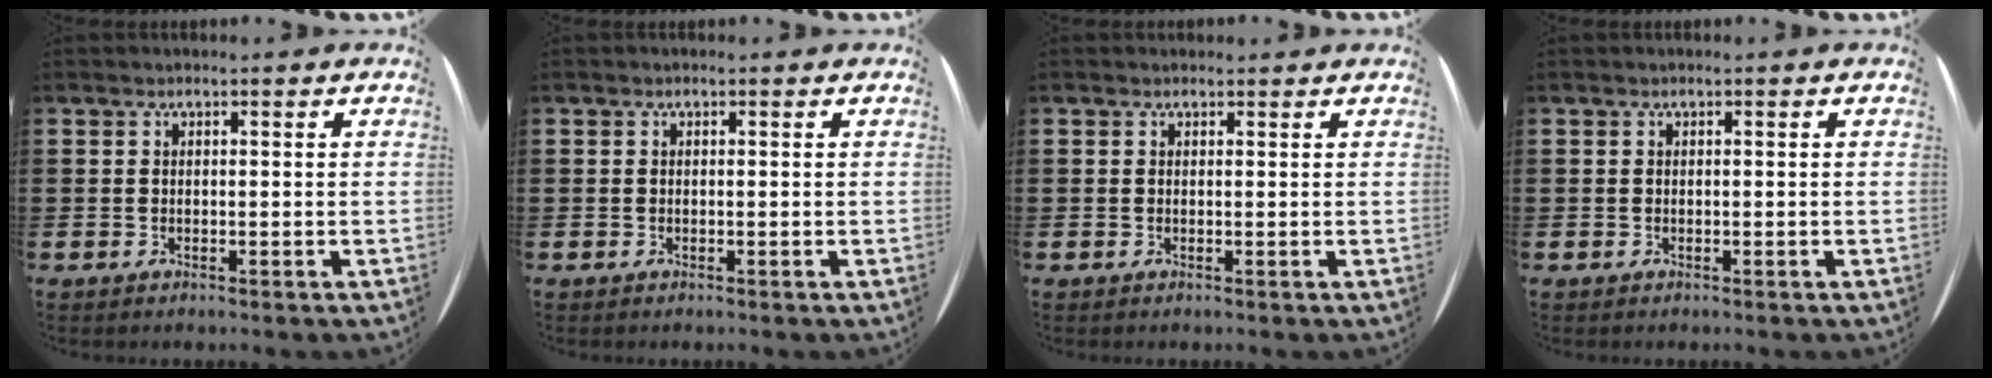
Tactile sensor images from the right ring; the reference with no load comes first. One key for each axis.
{"total": 0.0}
{"total": 0.0}
{"total": 0.0}